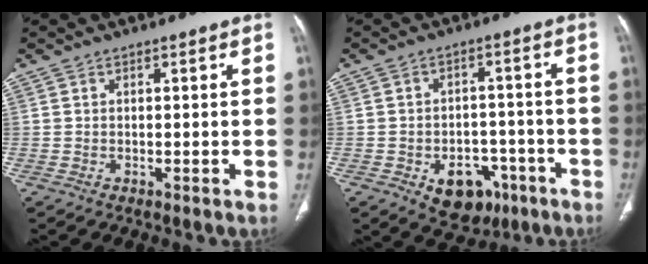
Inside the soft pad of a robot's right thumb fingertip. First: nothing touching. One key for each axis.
{"total": 9.9, "fx": -4.8, "fy": 6.8, "fz": 5.4, "tx": -0.041, "ty": 0.031, "tz": -0.057}